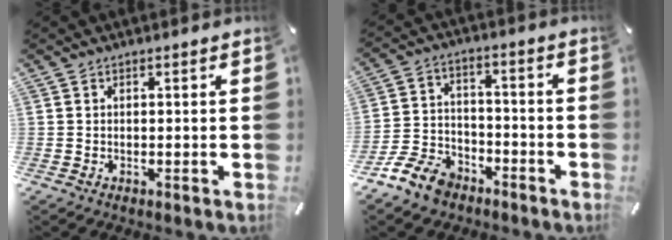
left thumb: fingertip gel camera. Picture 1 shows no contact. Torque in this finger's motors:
{"motor_torque": [-0.18, 0.27, 0.68, 0.69, 0.00]}